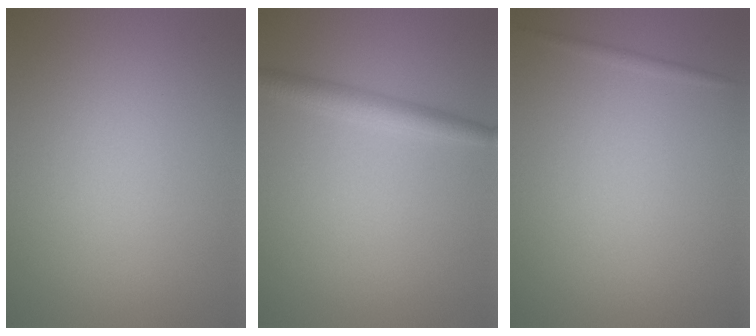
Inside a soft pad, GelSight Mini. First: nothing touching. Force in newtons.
{"total": 2.5, "press": 2.5, "slide": 0.0}
{"total": 0.6, "press": 0.6, "slide": 0.1}